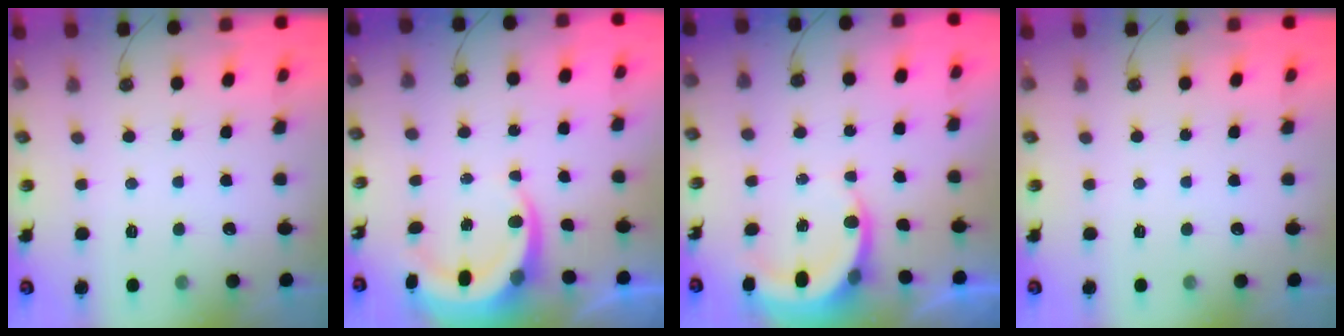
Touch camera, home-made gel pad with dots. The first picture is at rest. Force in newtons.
{"total": 7.3, "press": 7.2, "slide": 1.3}
{"total": 4.8, "press": 4.7, "slide": 0.6}
{"total": 0.0}